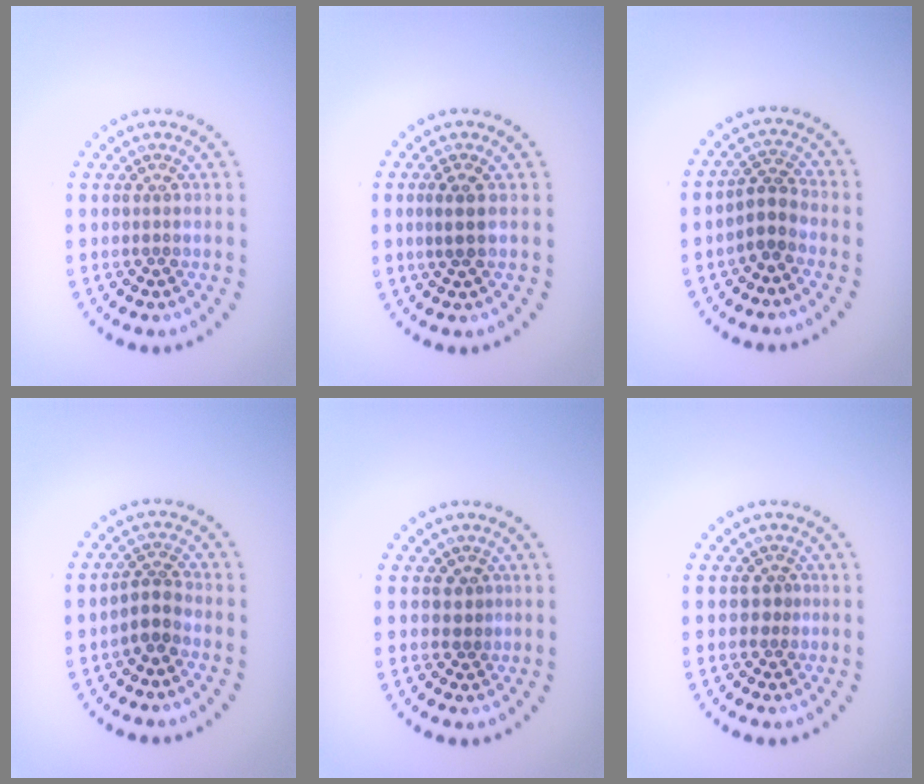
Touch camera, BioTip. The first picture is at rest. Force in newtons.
{"total": 1.8, "press": 1.5, "slide": 1.0}
{"total": 2.5, "press": 2.0, "slide": 1.5}
{"total": 2.2, "press": 1.7, "slide": 1.3}
{"total": 1.1, "press": 1.0, "slide": 0.4}
{"total": 1.1, "press": 0.9, "slide": 0.7}